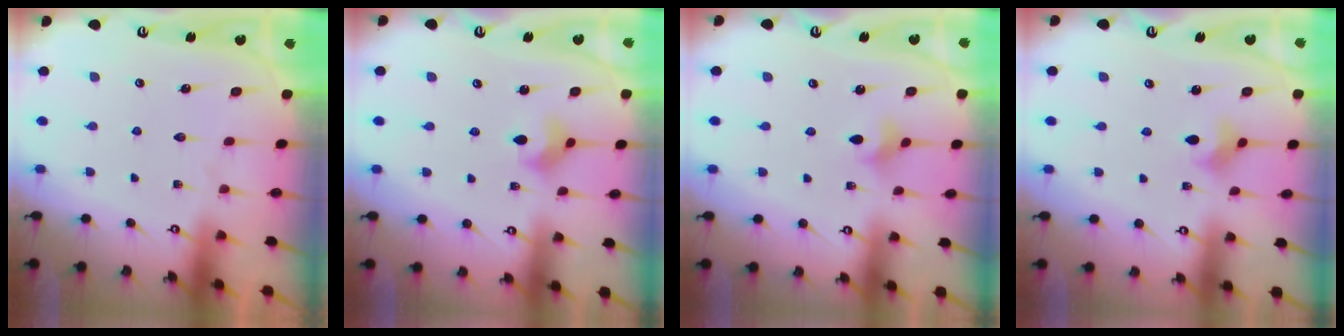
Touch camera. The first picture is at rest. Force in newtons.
{"total": 4.6, "press": 4.5, "slide": 0.7}
{"total": 2.7, "press": 2.6, "slide": 0.6}
{"total": 2.7, "press": 2.7, "slide": 0.2}